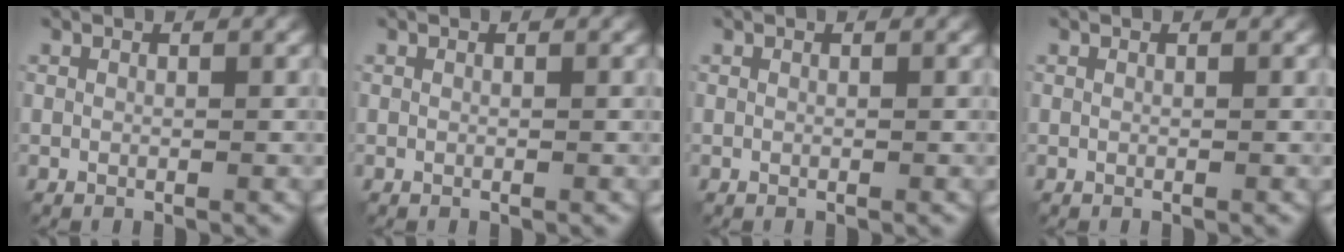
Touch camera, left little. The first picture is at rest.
{"total": 0.0}
{"total": 0.0}
{"total": 0.0}